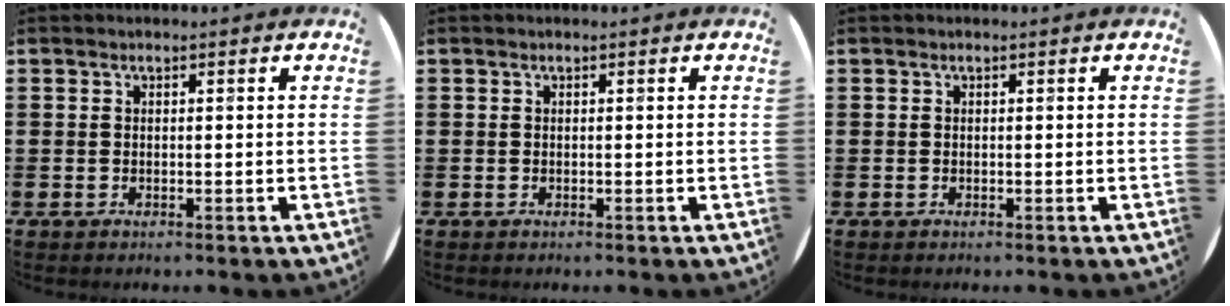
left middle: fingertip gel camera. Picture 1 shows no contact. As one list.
[{"total": 0.0}, {"total": 0.0}]